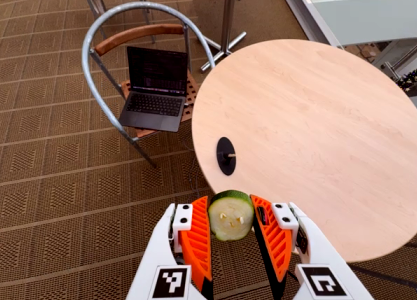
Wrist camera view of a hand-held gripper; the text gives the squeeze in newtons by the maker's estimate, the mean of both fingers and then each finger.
{"total": 8.7, "left": 8.6, "right": 8.9}